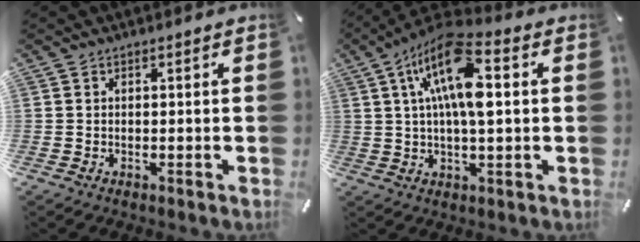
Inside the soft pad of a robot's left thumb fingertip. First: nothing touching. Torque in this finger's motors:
{"motor_torque": [2.02, 1.62, 1.89, -0.88, 0.58]}